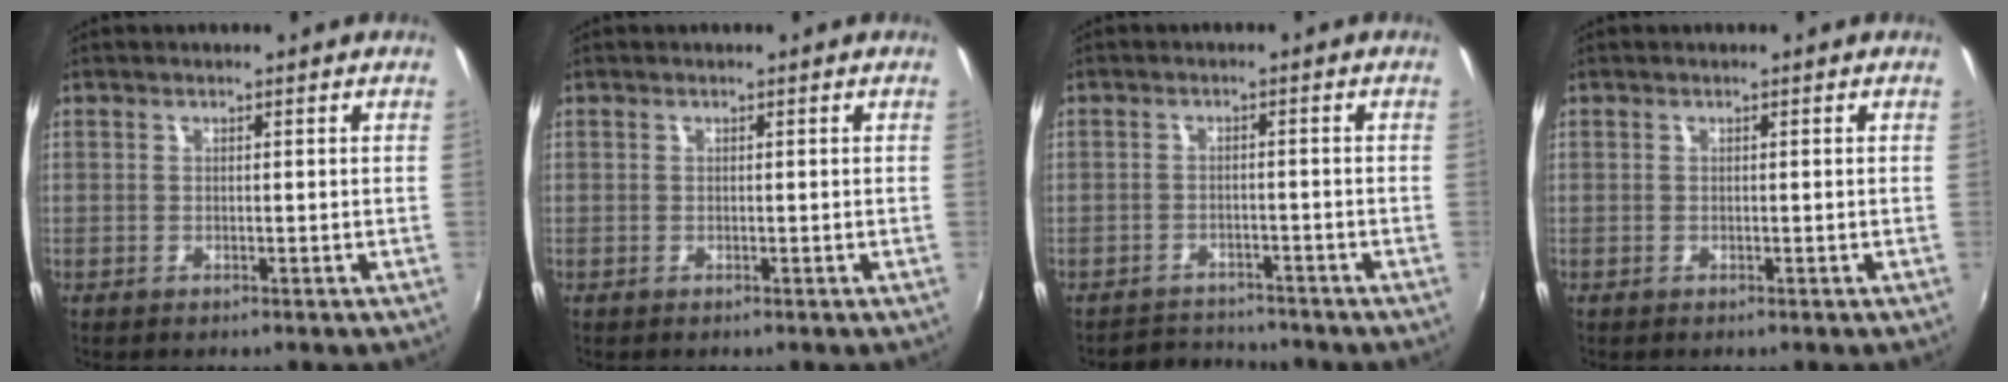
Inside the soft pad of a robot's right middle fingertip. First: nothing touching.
{"total": 0.0}
{"total": 4.5, "force": [-4.4, 1.0, -0.5], "torque": [-0.007, 0.007, -0.075]}
{"total": 0.0}